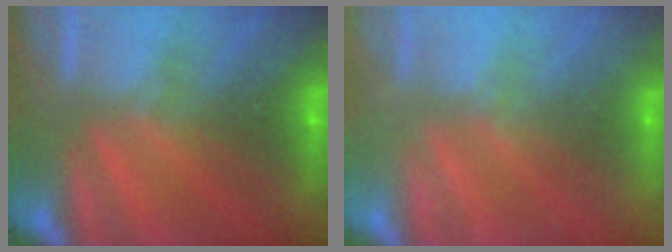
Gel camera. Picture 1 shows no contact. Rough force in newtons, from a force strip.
{"total": 2.3}